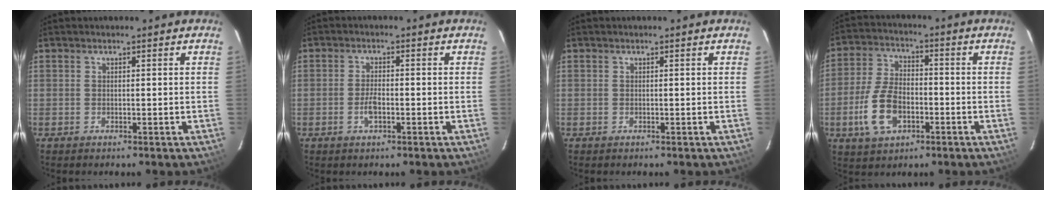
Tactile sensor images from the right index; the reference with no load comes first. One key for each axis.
{"total": 3.0, "fx": -1.1, "fy": 1.2, "fz": 2.5, "tx": -0.051, "ty": 0.000, "tz": -0.020}
{"total": 0.0}
{"total": 10.8, "fx": -3.8, "fy": 6.3, "fz": 8.0, "tx": -0.177, "ty": 0.007, "tz": -0.066}